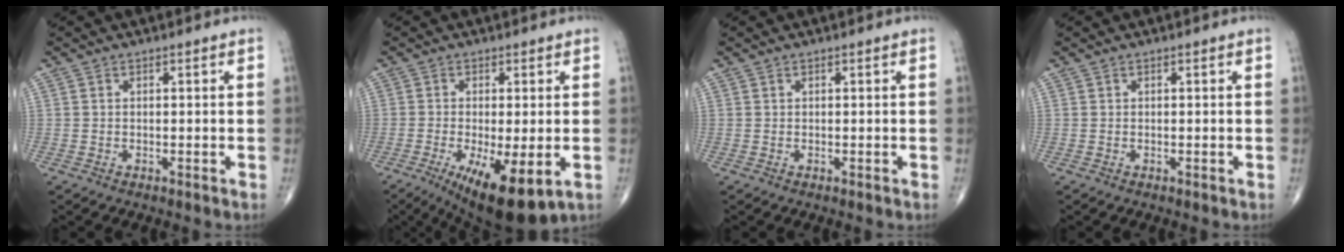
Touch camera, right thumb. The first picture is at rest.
{"total": 12.8, "force": [-4.5, 3.9, 11.2], "torque": [-0.181, -0.021, -0.061]}
{"total": 0.0}
{"total": 0.0}